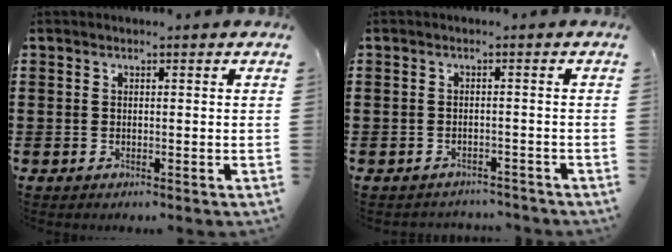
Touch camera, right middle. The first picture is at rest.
{"total": 1.7, "force": [-1.6, 0.2, -0.1], "torque": [-0.005, -0.001, -0.036]}